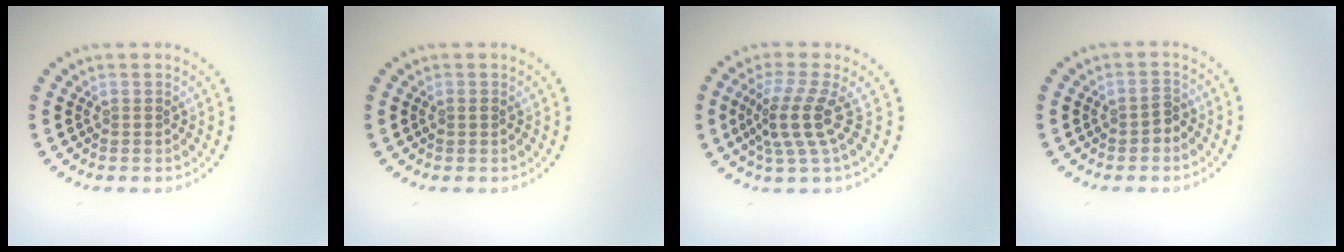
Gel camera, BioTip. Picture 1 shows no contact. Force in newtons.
{"total": 0.7, "press": 0.7, "slide": 0.1}
{"total": 3.7, "press": 2.6, "slide": 2.6}
{"total": 1.2, "press": 1.1, "slide": 0.4}